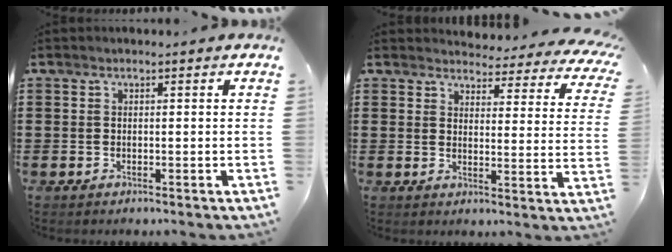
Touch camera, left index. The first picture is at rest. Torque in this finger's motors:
{"motor_torque": [1.10, -1.04, 0.10, 0.02]}